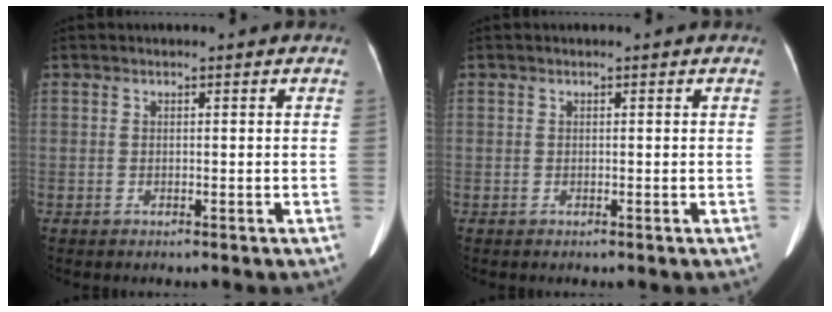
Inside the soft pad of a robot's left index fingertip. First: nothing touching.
{"total": 0.0}